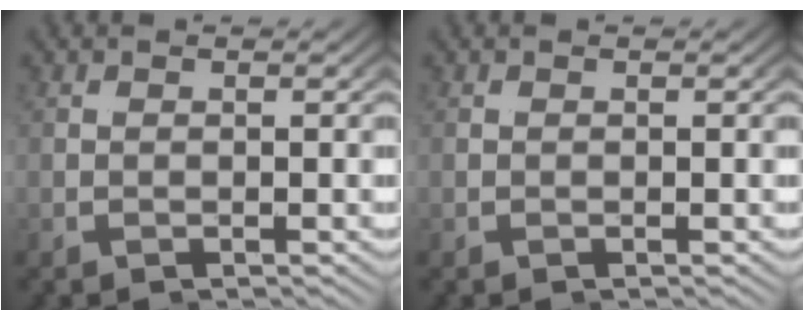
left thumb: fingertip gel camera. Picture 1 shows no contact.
{"total": 0.0}